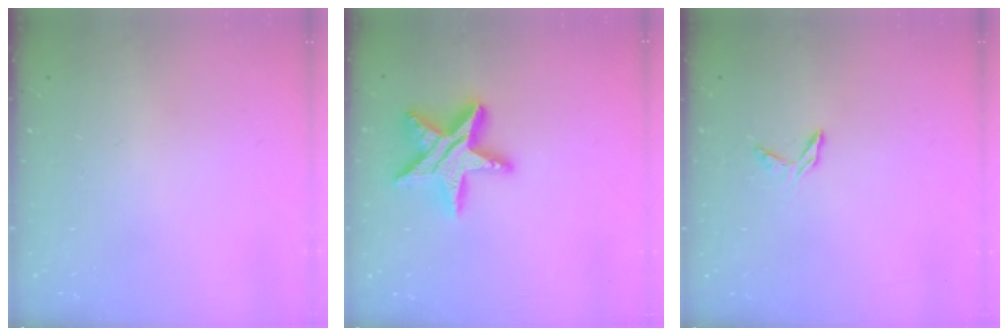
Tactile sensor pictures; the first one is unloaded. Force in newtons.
{"total": 16.9, "press": 16.8, "slide": 1.4}
{"total": 4.6, "press": 4.6, "slide": 0.3}